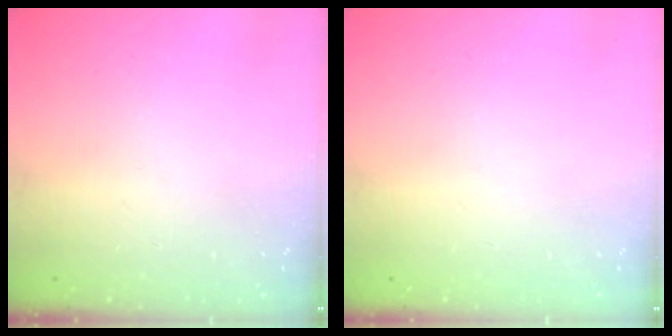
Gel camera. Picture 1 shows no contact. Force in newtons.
{"total": 0.0}